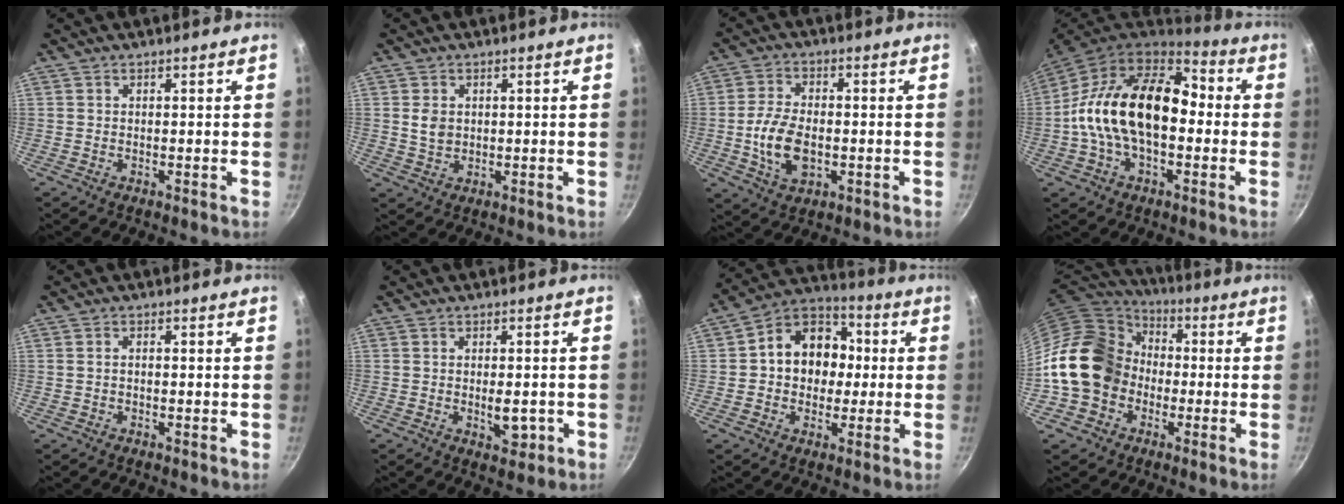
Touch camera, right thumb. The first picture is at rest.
{"total": 3.6, "force": [0.6, 2.8, 2.2], "torque": [-0.033, -0.001, 0.015]}
{"total": 9.9, "force": [-1.5, 5.9, 7.8], "torque": [-0.145, 0.007, -0.027]}
{"total": 21.1, "force": [-0.8, 13.0, 16.7], "torque": [-0.260, 0.043, -0.031]}
{"total": 1.0, "force": [-0.2, 0.6, 0.7], "torque": [-0.015, 0.007, -0.004]}
{"total": 4.3, "force": [-1.0, 2.2, 3.6], "torque": [-0.039, 0.001, -0.008]}
{"total": 14.1, "force": [0.6, 11.4, 8.2], "torque": [-0.082, 0.031, -0.009]}
{"total": 18.0, "force": [-1.9, 15.0, 9.7], "torque": [-0.148, 0.051, -0.040]}